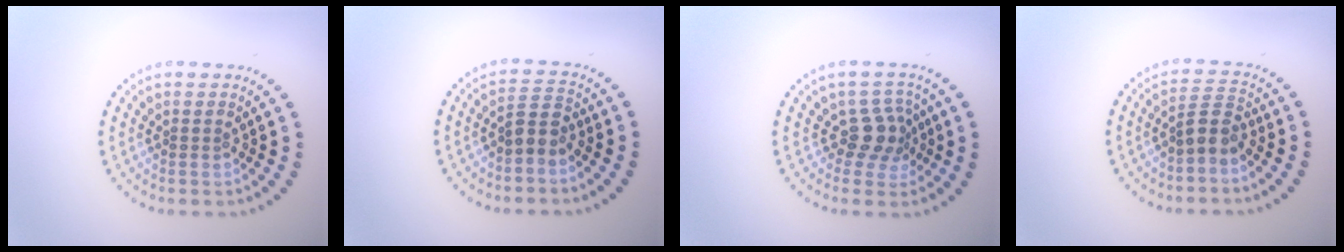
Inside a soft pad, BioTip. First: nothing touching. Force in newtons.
{"total": 2.1, "press": 1.7, "slide": 1.3}
{"total": 2.9, "press": 2.2, "slide": 1.9}
{"total": 2.4, "press": 2.0, "slide": 1.3}